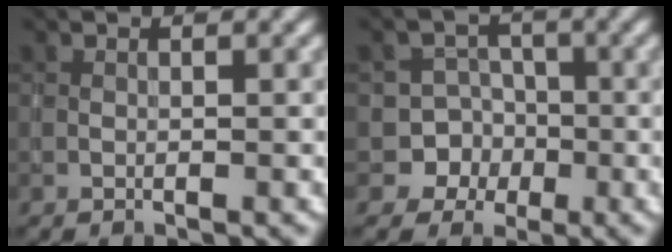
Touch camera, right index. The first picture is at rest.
{"total": 6.2, "force": [-2.4, 5.7, 0.0], "torque": [0.023, 0.003, -0.057]}